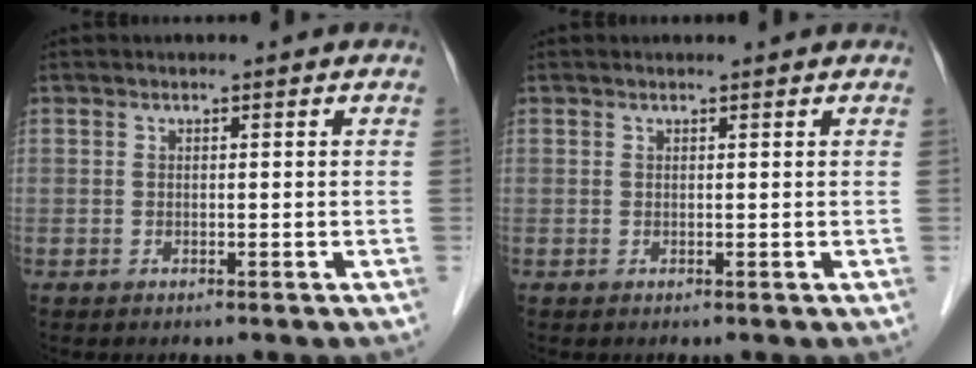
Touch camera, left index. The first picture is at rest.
{"total": 1.3, "force": [1.2, 0.1, 0.4], "torque": [-0.011, 0.013, 0.014]}